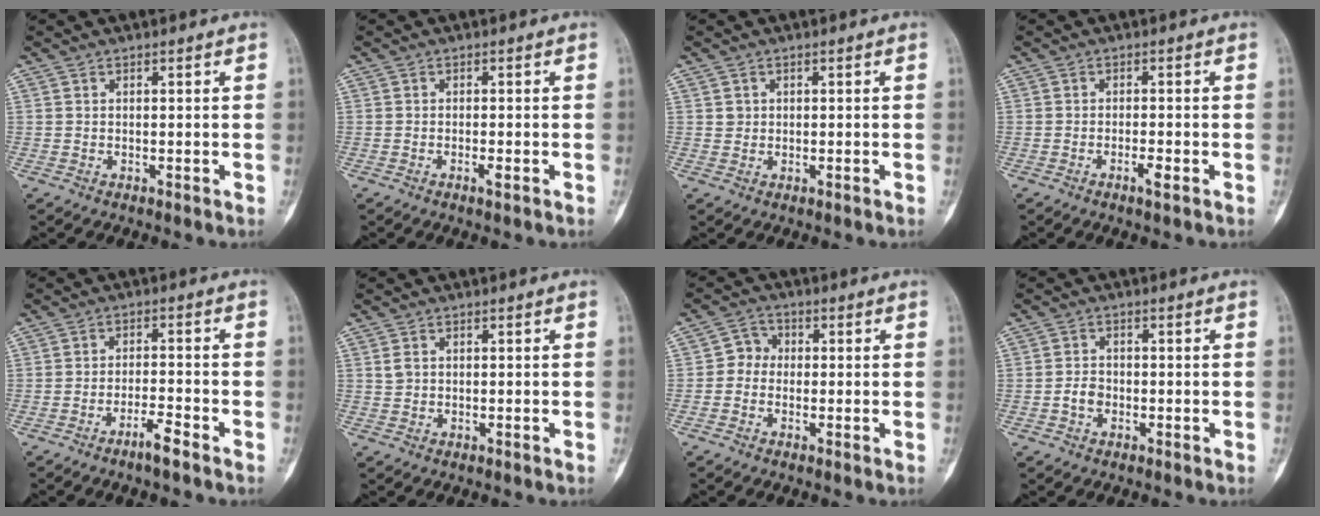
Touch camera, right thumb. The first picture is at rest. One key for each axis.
{"total": 1.2, "fx": -0.6, "fy": 0.2, "fz": 1.1, "tx": -0.018, "ty": 0.001, "tz": -0.011}
{"total": 1.1, "fx": 0.3, "fy": 1.1, "fz": 0.2, "tx": 0.006, "ty": 0.002, "tz": 0.004}
{"total": 2.0, "fx": -1.0, "fy": 0.3, "fz": 1.7, "tx": -0.030, "ty": 0.003, "tz": -0.020}
{"total": 4.0, "fx": -2.9, "fy": 0.3, "fz": 2.7, "tx": -0.051, "ty": 0.019, "tz": -0.054}
{"total": 1.3, "fx": 0.3, "fy": 1.0, "fz": 0.8, "tx": -0.012, "ty": 0.003, "tz": 0.007}
{"total": 3.6, "fx": -0.5, "fy": 3.2, "fz": 1.6, "tx": -0.002, "ty": 0.011, "tz": -0.025}
{"total": 2.5, "fx": -0.9, "fy": 1.9, "fz": 1.5, "tx": -0.020, "ty": 0.010, "tz": -0.019}